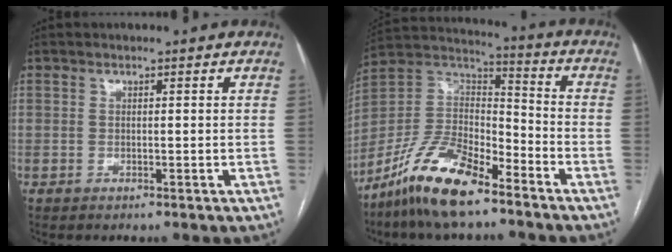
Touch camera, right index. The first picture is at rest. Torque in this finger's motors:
{"motor_torque": [0.60, -0.98, -0.07, -0.21]}